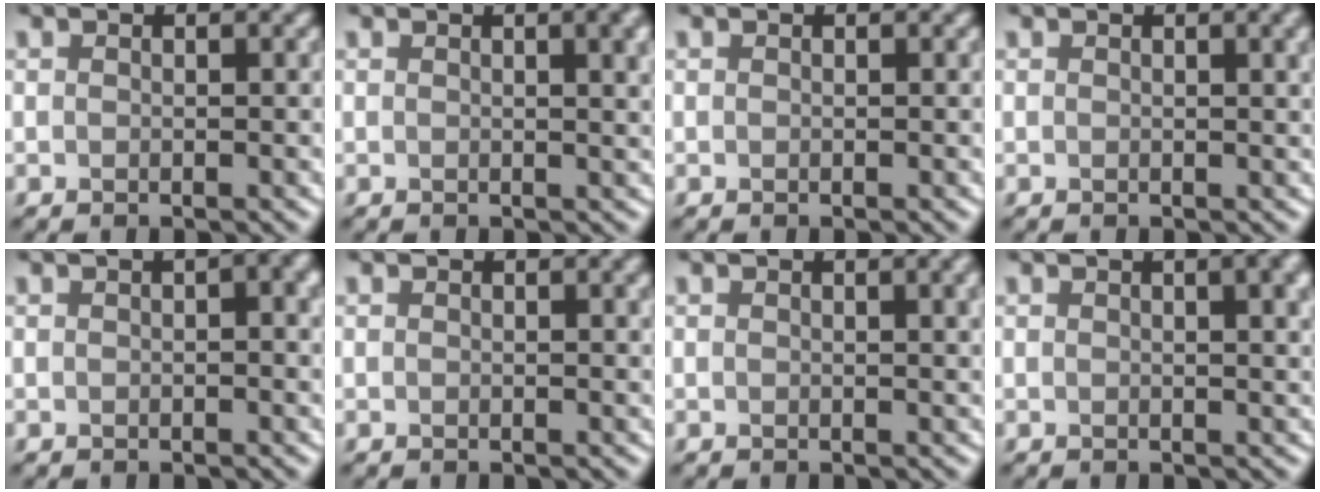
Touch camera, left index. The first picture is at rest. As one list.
[{"total": 4.6, "force": [1.5, 1.8, 3.9], "torque": [-0.028, 0.011, 0.016]}, {"total": 0.0}, {"total": 2.4, "force": [0.9, 0.8, 2.1], "torque": [-0.015, 0.006, 0.011]}, {"total": 4.0, "force": [1.0, 1.4, 3.6], "torque": [-0.037, 0.012, 0.013]}, {"total": 1.0, "force": [0.4, 0.2, 0.9], "torque": [-0.009, 0.002, 0.005]}, {"total": 2.6, "force": [0.9, 0.9, 2.3], "torque": [-0.017, 0.007, 0.011]}, {"total": 5.4, "force": [1.9, 2.3, 4.5], "torque": [-0.028, 0.018, 0.011]}]